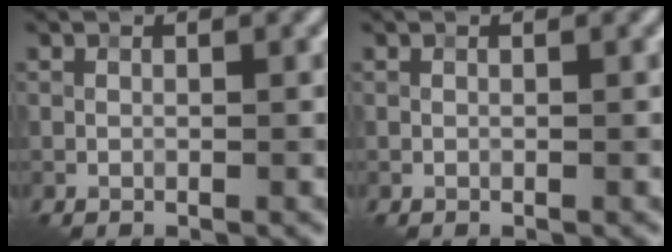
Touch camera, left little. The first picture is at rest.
{"total": 0.0}